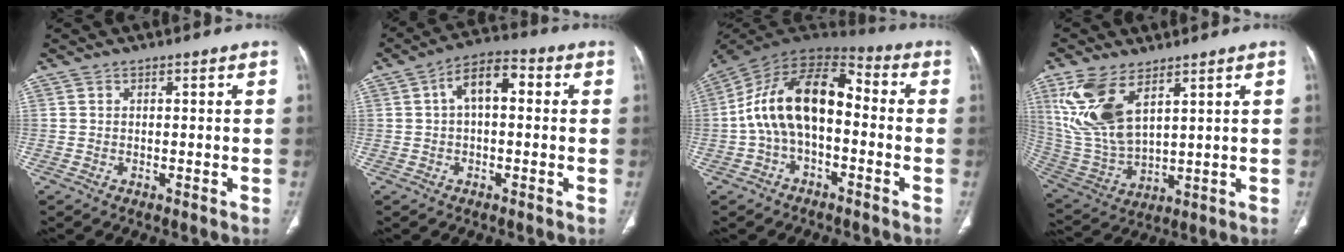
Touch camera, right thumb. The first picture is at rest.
{"total": 7.9, "force": [1.1, 4.3, 6.6], "torque": [-0.102, 0.029, 0.009]}
{"total": 16.3, "force": [-1.2, 9.3, 13.4], "torque": [-0.228, 0.051, -0.033]}
{"total": 14.2, "force": [6.8, 6.7, 10.6], "torque": [-0.224, -0.023, 0.153]}